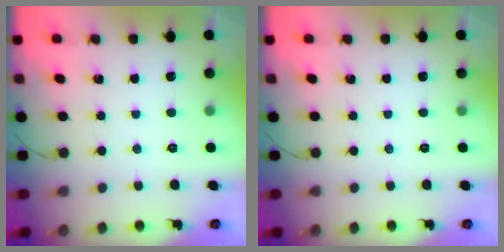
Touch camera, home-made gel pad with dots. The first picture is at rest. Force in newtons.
{"total": 0.0}